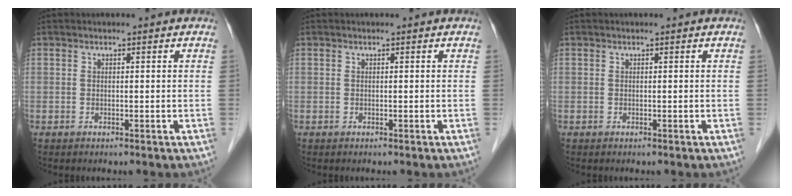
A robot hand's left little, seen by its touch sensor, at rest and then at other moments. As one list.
[{"total": 0.0}, {"total": 0.0}]